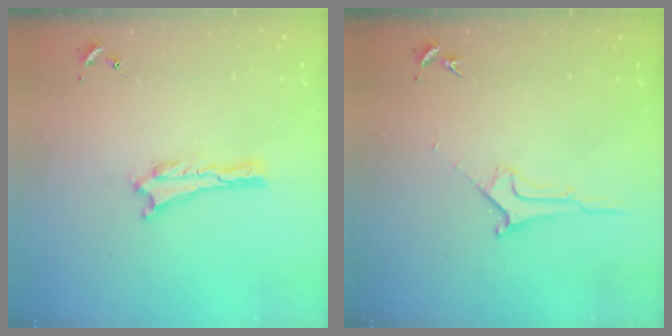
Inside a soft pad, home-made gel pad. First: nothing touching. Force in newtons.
{"total": 1.8, "press": 1.7, "slide": 0.2}